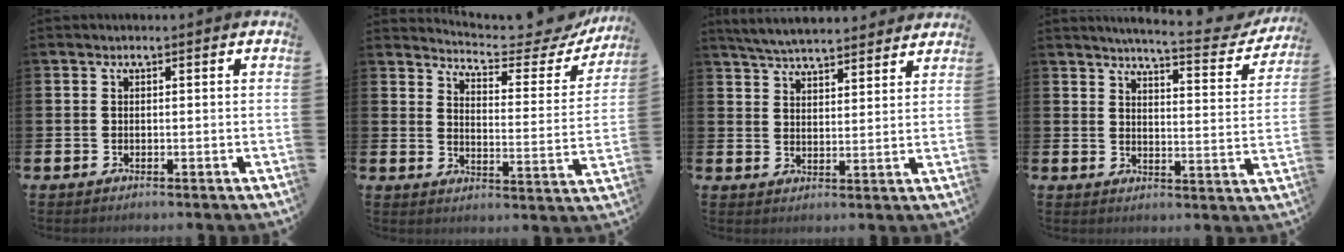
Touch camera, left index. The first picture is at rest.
{"total": 5.8, "force": [5.5, 0.7, 1.5], "torque": [-0.041, -0.052, 0.087]}
{"total": 5.5, "force": [5.4, 0.6, 0.8], "torque": [-0.030, -0.027, 0.097]}
{"total": 5.2, "force": [4.9, 0.1, 1.7], "torque": [-0.030, -0.044, 0.074]}